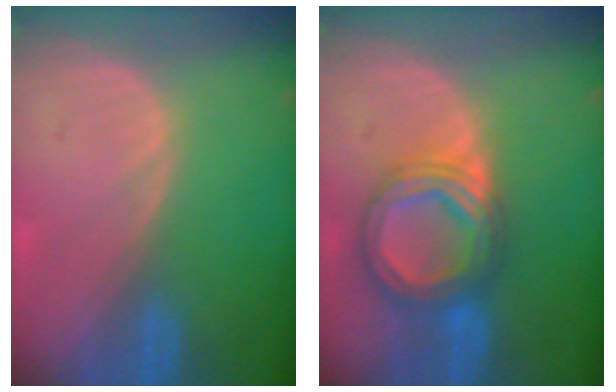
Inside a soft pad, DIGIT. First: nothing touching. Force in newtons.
{"total": 8.1, "press": 8.0, "slide": 0.6}